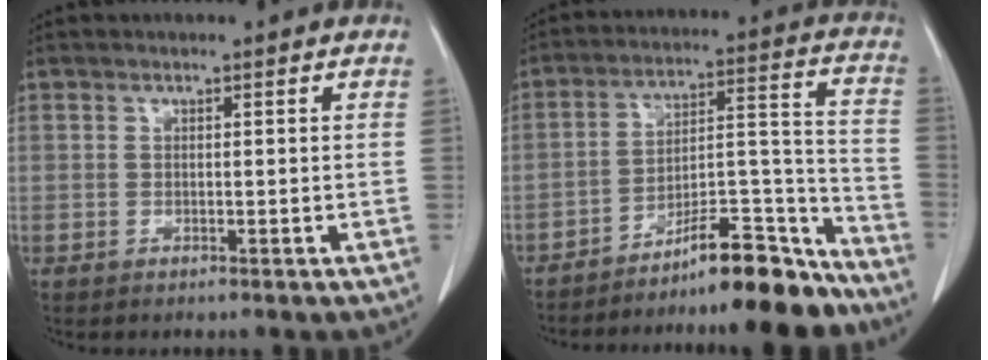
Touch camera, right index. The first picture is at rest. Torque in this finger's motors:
{"motor_torque": [0.81, -0.80, 0.25, 0.08]}